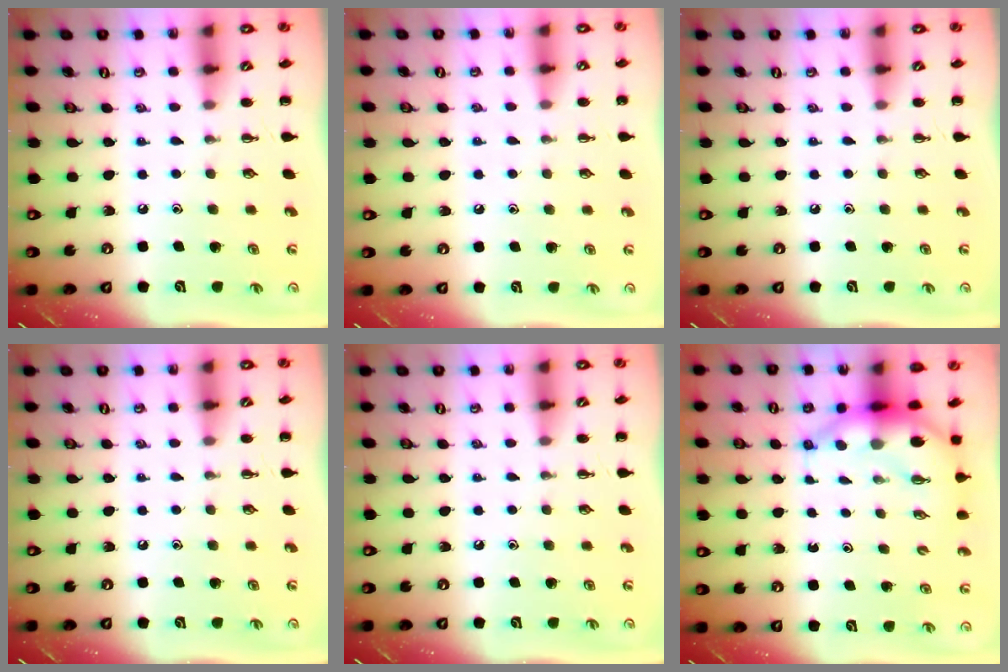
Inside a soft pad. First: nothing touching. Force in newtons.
{"total": 3.7, "press": 3.5, "slide": 1.3}
{"total": 0.0}
{"total": 0.0}
{"total": 0.0}
{"total": 7.0, "press": 6.9, "slide": 1.2}